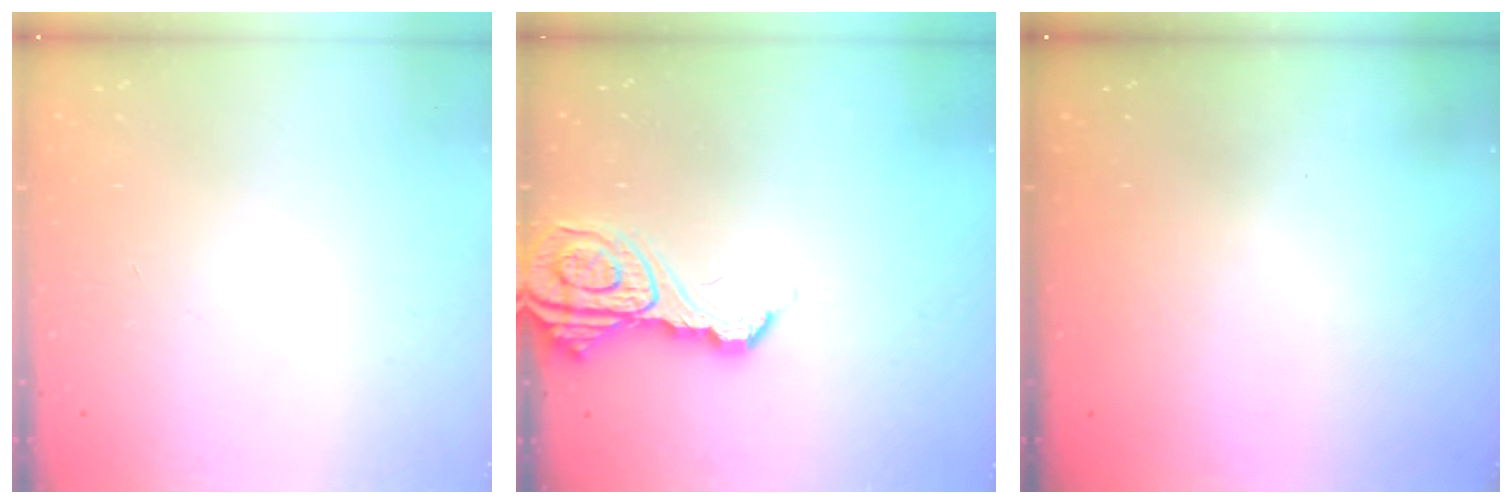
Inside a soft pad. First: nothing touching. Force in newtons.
{"total": 12.0, "press": 11.9, "slide": 1.6}
{"total": 0.7, "press": 0.4, "slide": 0.5}